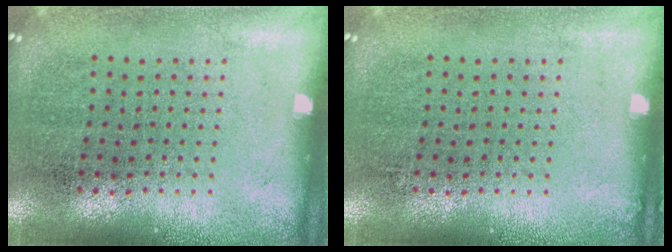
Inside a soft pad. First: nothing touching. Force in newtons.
{"total": 0.0}